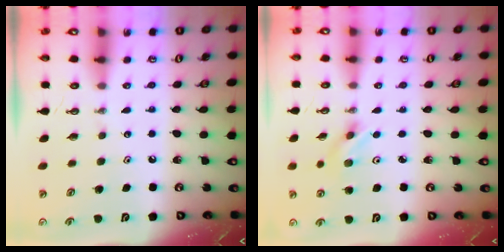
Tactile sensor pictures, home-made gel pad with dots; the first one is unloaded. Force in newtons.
{"total": 2.6, "press": 2.4, "slide": 0.8}